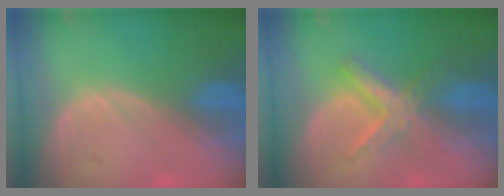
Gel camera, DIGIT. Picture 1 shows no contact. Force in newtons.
{"total": 5.6, "press": 5.5, "slide": 1.2}